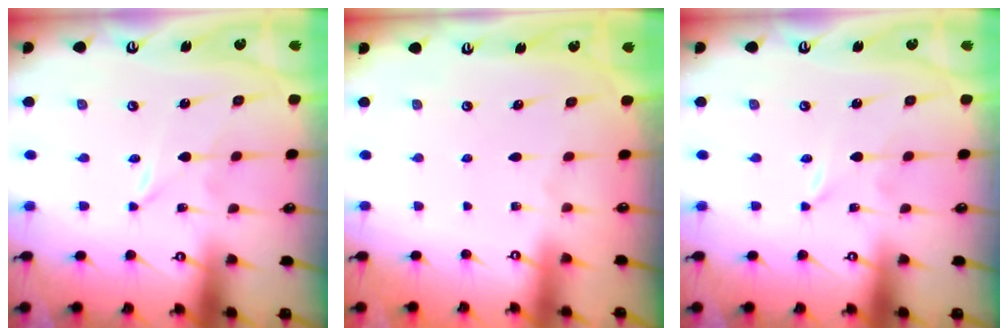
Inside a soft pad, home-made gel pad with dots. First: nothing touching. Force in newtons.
{"total": 0.0}
{"total": 0.0}